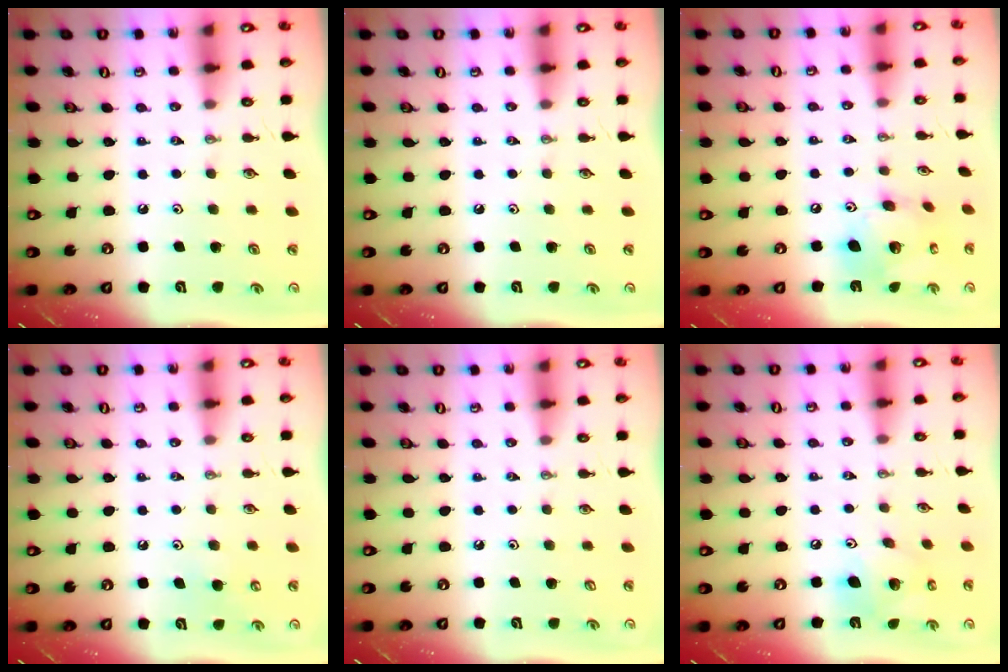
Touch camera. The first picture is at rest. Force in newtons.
{"total": 0.0}
{"total": 15.4, "press": 15.3, "slide": 1.6}
{"total": 5.3, "press": 5.3, "slide": 0.4}
{"total": 0.7, "press": 0.1, "slide": 0.7}
{"total": 14.4, "press": 14.2, "slide": 2.4}